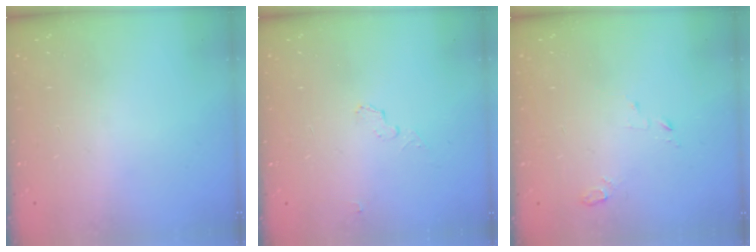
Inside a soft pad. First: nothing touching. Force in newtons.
{"total": 11.7, "press": 5.0, "slide": 10.5}
{"total": 2.8, "press": 2.8, "slide": 0.3}